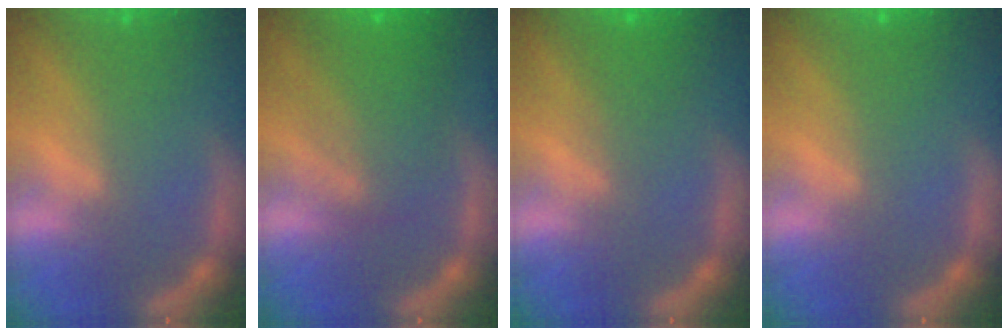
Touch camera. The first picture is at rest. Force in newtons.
{"total": 6.0}
{"total": 1.9}
{"total": 0.0}